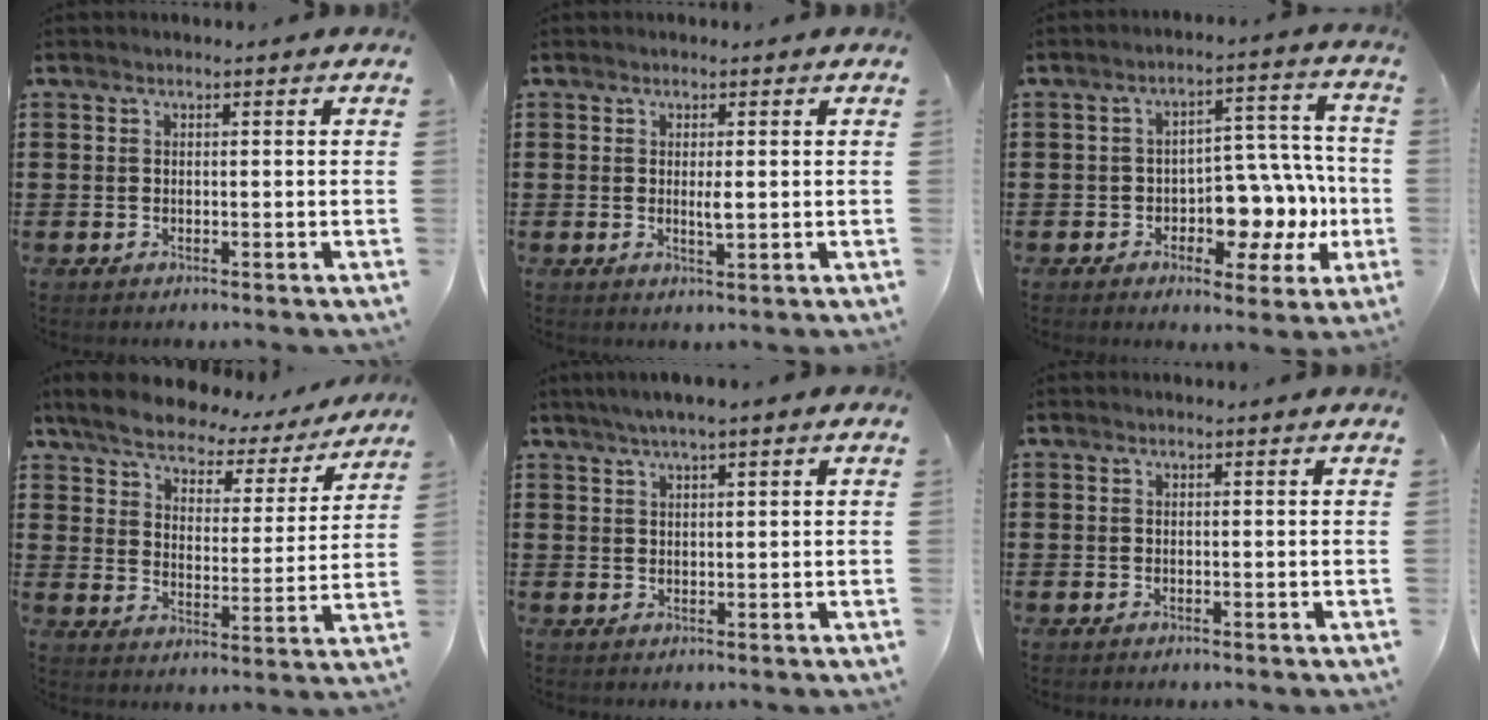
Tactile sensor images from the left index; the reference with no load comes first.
{"total": 1.9, "force": [0.1, 0.4, 1.8], "torque": [-0.035, -0.002, 0.001]}
{"total": 7.8, "force": [-1.9, 5.4, 5.3], "torque": [-0.075, 0.003, -0.034]}
{"total": 5.6, "force": [5.1, 1.5, 1.7], "torque": [-0.061, -0.028, 0.085]}
{"total": 2.1, "force": [1.3, 0.1, 1.7], "torque": [-0.033, 0.002, 0.023]}
{"total": 0.0}